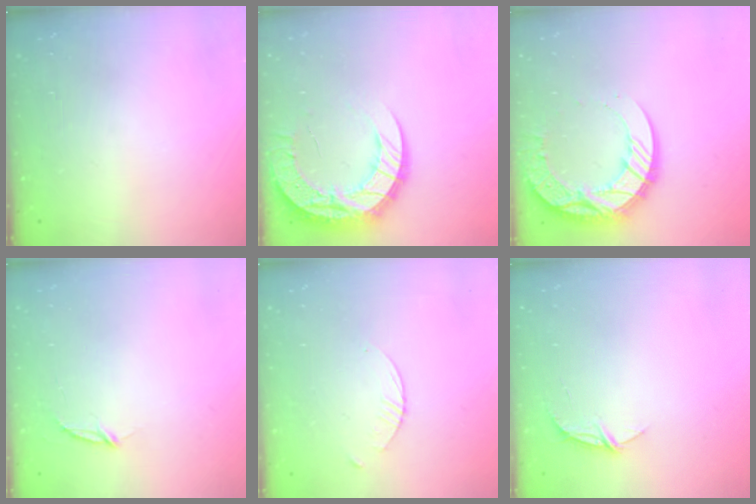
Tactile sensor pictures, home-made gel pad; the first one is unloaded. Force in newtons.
{"total": 15.4, "press": 15.4, "slide": 1.1}
{"total": 14.6, "press": 14.5, "slide": 1.1}
{"total": 2.8, "press": 2.8, "slide": 0.3}
{"total": 1.5, "press": 1.5, "slide": 0.2}
{"total": 5.6, "press": 5.6, "slide": 0.4}